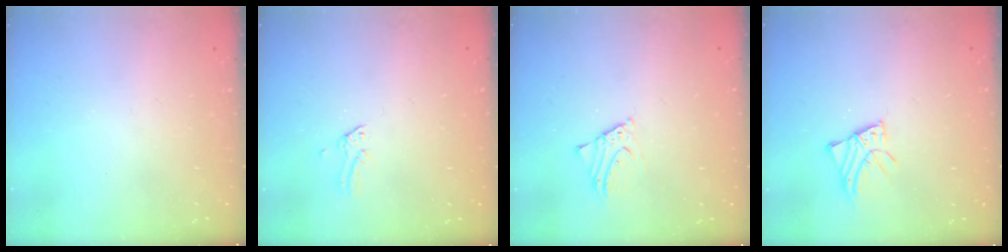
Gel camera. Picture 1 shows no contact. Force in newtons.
{"total": 0.0}
{"total": 2.5, "press": 2.5, "slide": 0.1}
{"total": 2.9, "press": 2.9, "slide": 0.2}